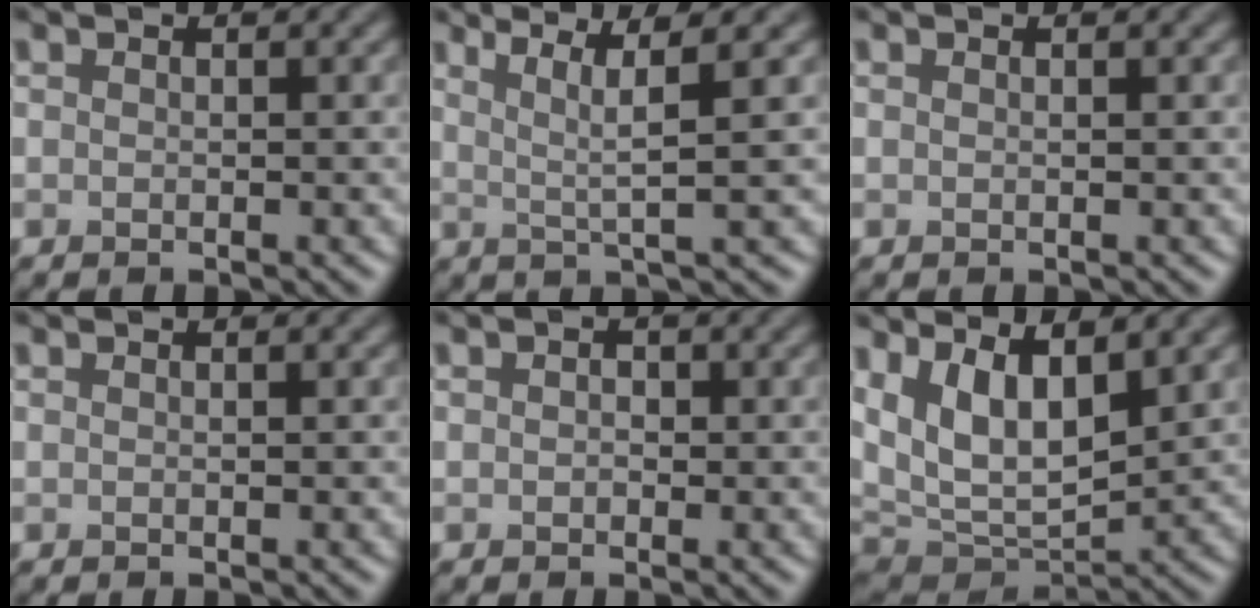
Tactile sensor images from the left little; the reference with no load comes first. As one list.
[{"total": 3.7, "force": [1.7, 0.3, 3.2], "torque": [-0.057, 0.002, 0.034]}, {"total": 0.0}, {"total": 0.0}, {"total": 0.8, "force": [0.0, 0.7, 0.5], "torque": [-0.006, -0.001, -0.002]}, {"total": 9.5, "force": [3.5, 4.6, 7.6], "torque": [-0.142, -0.009, 0.061]}]